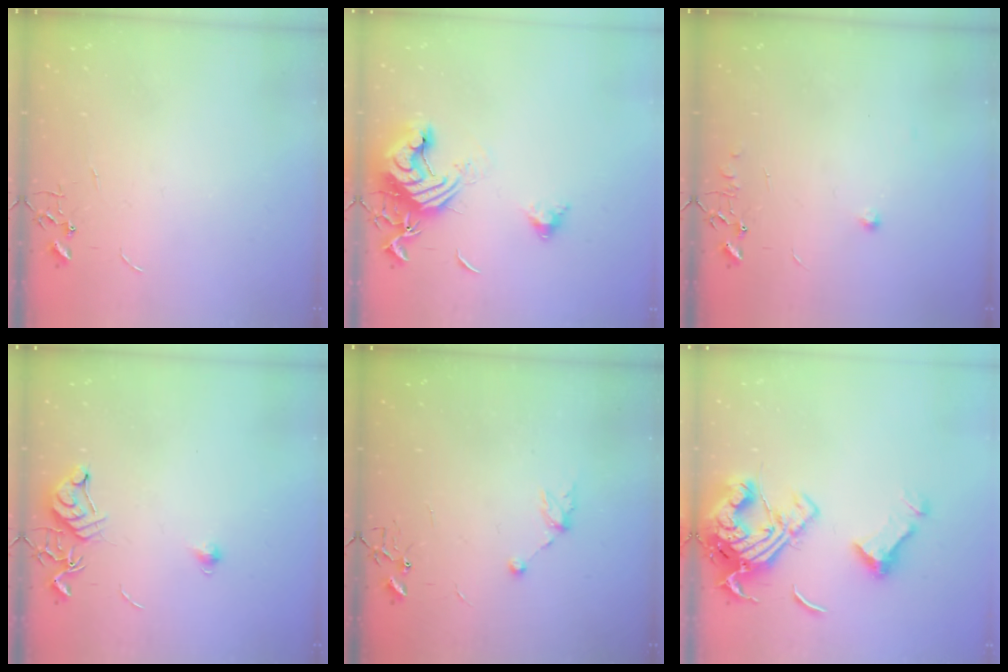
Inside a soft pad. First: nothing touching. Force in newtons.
{"total": 14.4, "press": 14.3, "slide": 1.9}
{"total": 5.7, "press": 5.7, "slide": 0.7}
{"total": 7.8, "press": 7.7, "slide": 0.8}
{"total": 6.4, "press": 6.2, "slide": 1.5}
{"total": 18.2, "press": 18.1, "slide": 2.1}